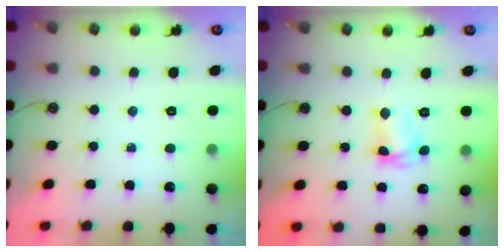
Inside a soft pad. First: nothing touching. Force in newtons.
{"total": 5.5, "press": 5.5, "slide": 0.4}